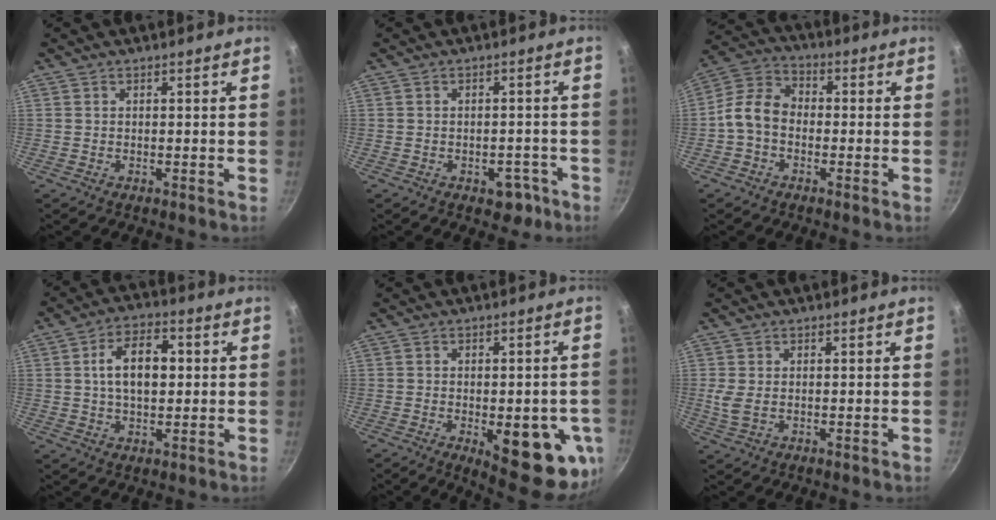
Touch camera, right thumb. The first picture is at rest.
{"total": 3.9, "force": [-2.2, 2.5, 2.0], "torque": [-0.005, 0.017, -0.023]}
{"total": 8.5, "force": [-1.4, 6.4, 5.5], "torque": [-0.096, 0.033, -0.042]}
{"total": 10.1, "force": [1.4, 5.8, 8.2], "torque": [-0.125, 0.012, 0.021]}
{"total": 15.8, "force": [-5.1, 6.3, 13.5], "torque": [-0.128, 0.005, -0.044]}
{"total": 2.7, "force": [0.1, 1.5, 2.2], "torque": [-0.065, -0.002, 0.006]}